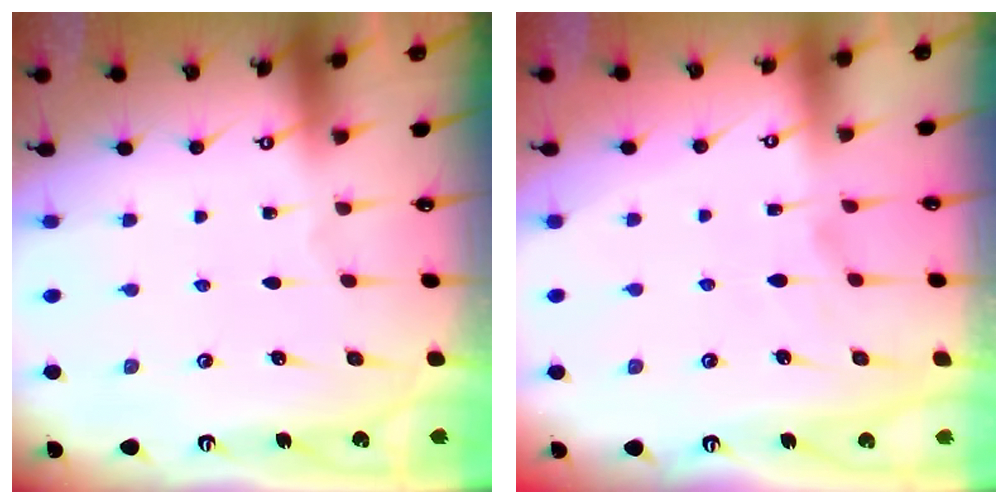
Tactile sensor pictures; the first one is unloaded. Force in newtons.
{"total": 1.1, "press": 0.4, "slide": 1.1}